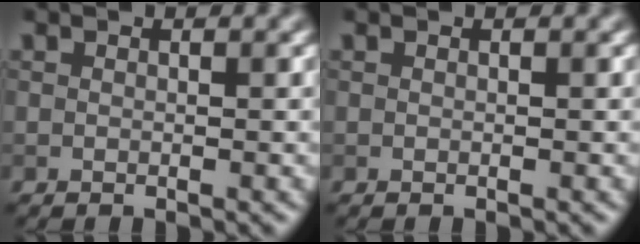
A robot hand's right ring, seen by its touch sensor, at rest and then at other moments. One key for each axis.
{"total": 0.0}